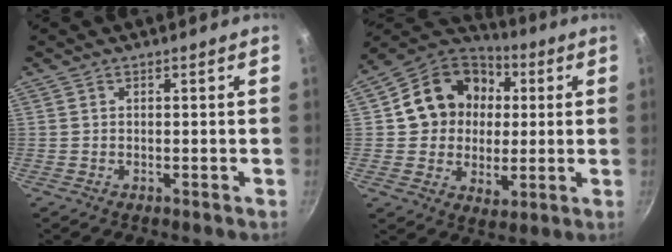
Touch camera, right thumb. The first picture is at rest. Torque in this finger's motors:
{"motor_torque": [-1.00, 1.33, 0.53, -0.51, 0.11]}